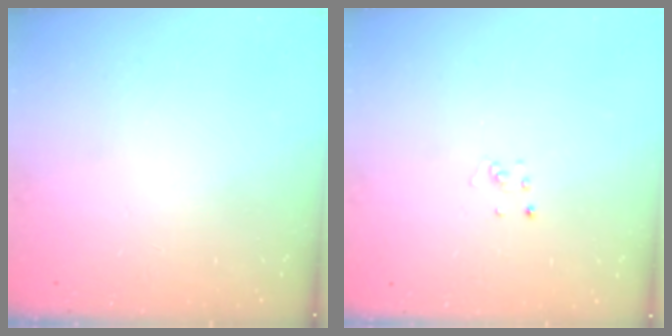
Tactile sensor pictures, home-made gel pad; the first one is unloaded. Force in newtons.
{"total": 3.1, "press": 3.1, "slide": 0.4}